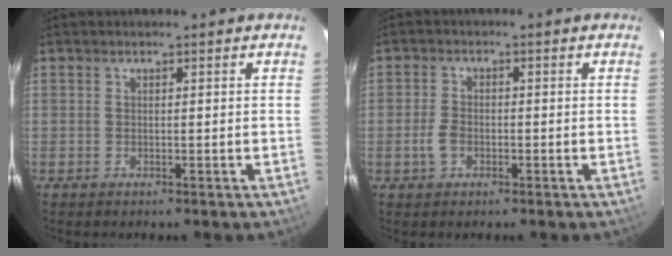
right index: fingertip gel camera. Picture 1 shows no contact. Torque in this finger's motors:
{"motor_torque": [-0.16, 0.22, -0.43, -0.19]}